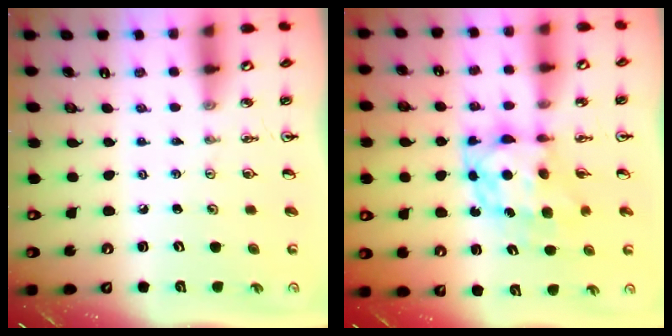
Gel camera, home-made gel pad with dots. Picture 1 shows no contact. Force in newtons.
{"total": 8.1, "press": 8.0, "slide": 0.6}